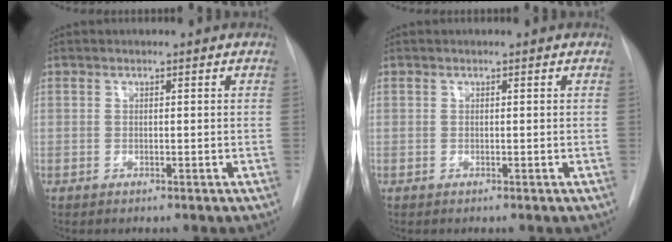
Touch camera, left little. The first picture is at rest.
{"total": 0.0}